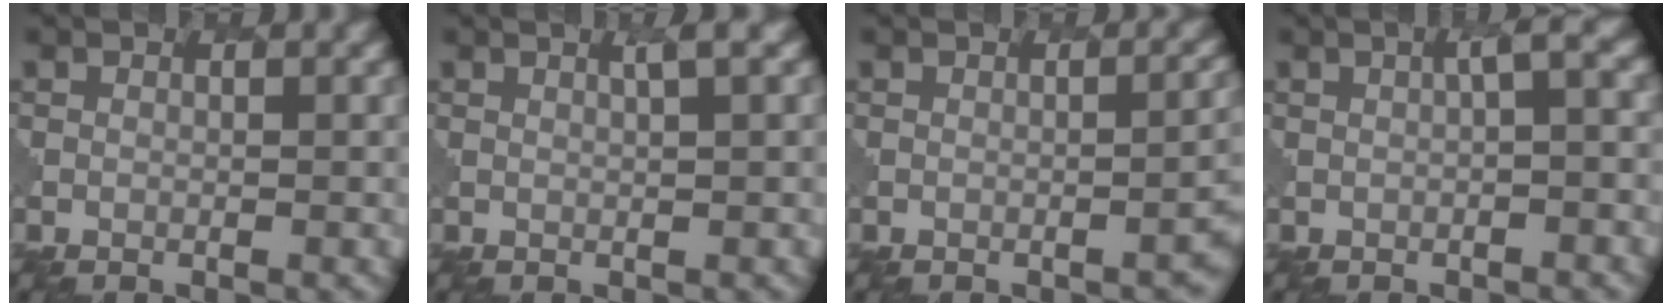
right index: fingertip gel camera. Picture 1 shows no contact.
{"total": 1.8, "force": [0.7, 0.4, 1.6], "torque": [-0.018, 0.006, 0.009]}
{"total": 3.1, "force": [-1.7, 1.1, 2.4], "torque": [-0.018, 0.004, -0.021]}
{"total": 2.5, "force": [0.3, 0.5, 2.5], "torque": [-0.029, 0.011, 0.001]}